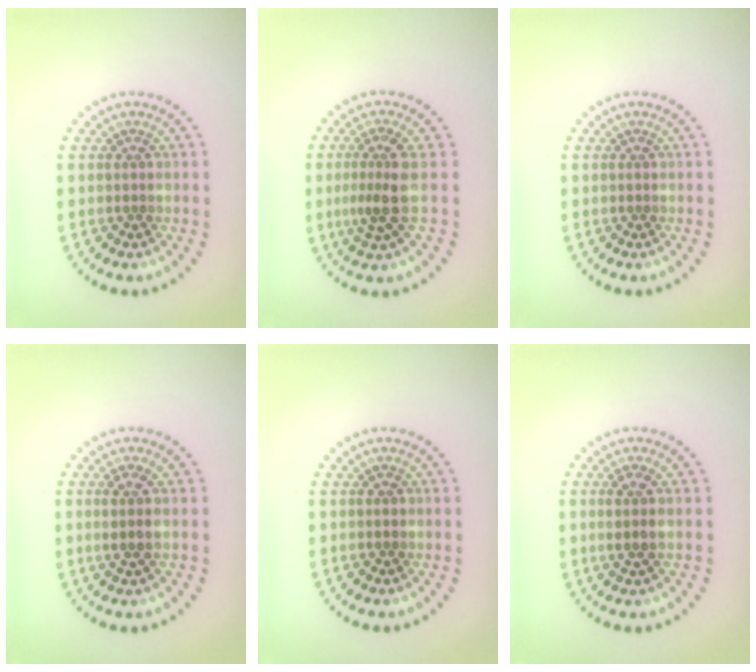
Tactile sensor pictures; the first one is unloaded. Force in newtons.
{"total": 3.3, "press": 2.7, "slide": 1.9}
{"total": 0.0}
{"total": 1.7, "press": 1.4, "slide": 0.9}
{"total": 0.8, "press": 0.8, "slide": 0.2}
{"total": 1.7, "press": 1.4, "slide": 0.9}